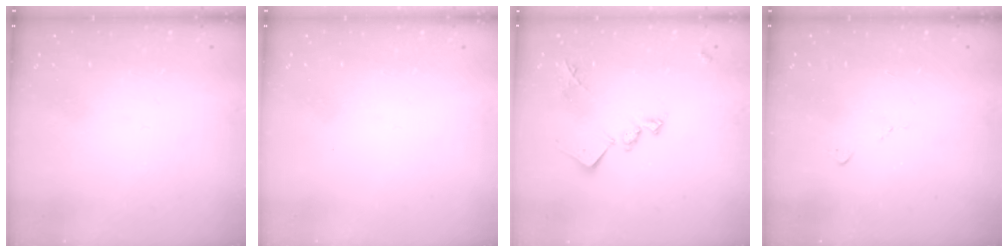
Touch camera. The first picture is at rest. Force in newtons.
{"total": 0.0}
{"total": 14.2, "press": 14.1, "slide": 0.6}
{"total": 5.6, "press": 5.5, "slide": 0.9}